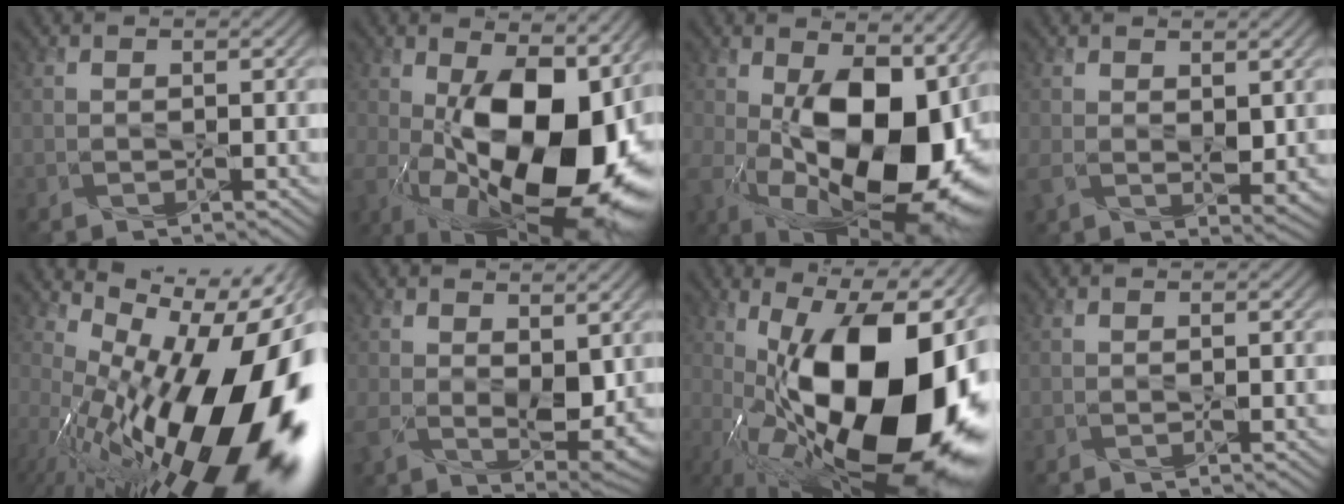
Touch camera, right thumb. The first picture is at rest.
{"total": 20.6, "force": [-2.1, 10.5, 17.6], "torque": [-0.264, -0.025, -0.026]}
{"total": 18.9, "force": [-1.1, 10.5, 15.7], "torque": [-0.238, -0.035, -0.008]}
{"total": 4.0, "force": [0.8, 2.4, 3.1], "torque": [-0.075, -0.011, 0.017]}
{"total": 22.1, "force": [-3.9, 9.6, 19.5], "torque": [-0.283, -0.036, -0.061]}
{"total": 6.9, "force": [1.5, 4.0, 5.5], "torque": [-0.117, -0.023, 0.033]}
{"total": 22.6, "force": [-1.7, 10.0, 20.3], "torque": [-0.323, 0.007, -0.043]}
{"total": 0.0}